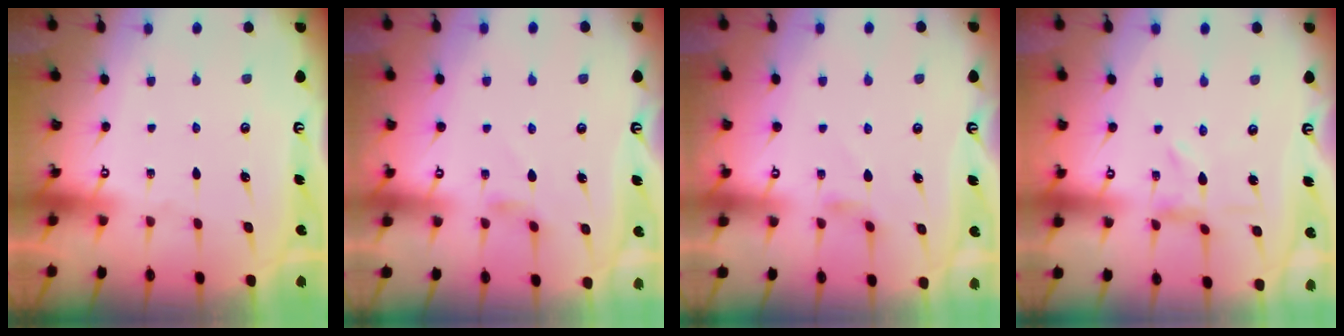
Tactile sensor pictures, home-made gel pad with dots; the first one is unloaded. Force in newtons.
{"total": 2.5, "press": 2.5, "slide": 0.4}
{"total": 2.5, "press": 2.5, "slide": 0.4}
{"total": 1.6, "press": 1.6, "slide": 0.2}